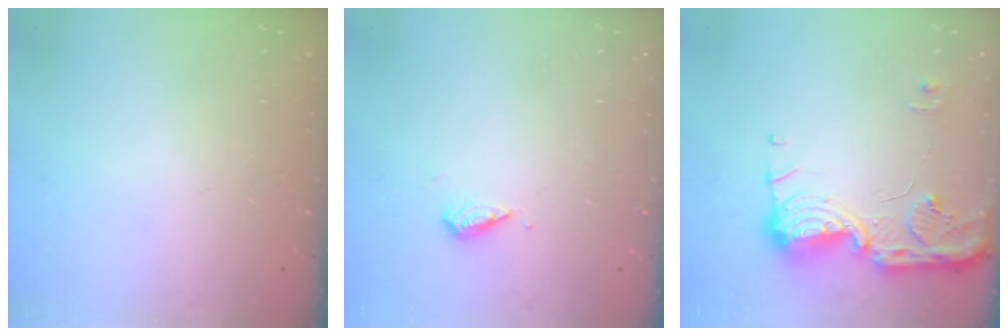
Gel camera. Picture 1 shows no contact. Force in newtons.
{"total": 5.8, "press": 5.6, "slide": 1.3}
{"total": 15.0, "press": 14.9, "slide": 0.8}